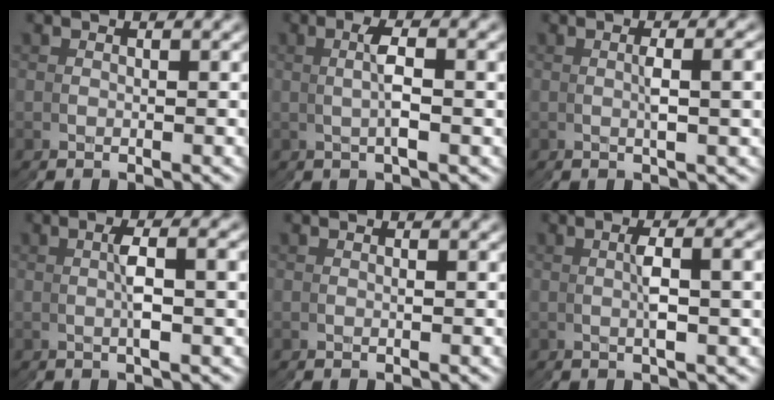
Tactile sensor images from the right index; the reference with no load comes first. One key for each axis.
{"total": 2.5, "fx": 0.4, "fy": -0.7, "fz": 2.3, "tx": -0.036, "ty": 0.016, "tz": 0.002}
{"total": 2.2, "fx": 0.2, "fy": -1.2, "fz": 1.9, "tx": -0.033, "ty": 0.012, "tz": 0.005}
{"total": 2.5, "fx": 0.2, "fy": -0.9, "fz": 2.3, "tx": -0.040, "ty": 0.014, "tz": 0.003}
{"total": 0.6, "fx": 0.1, "fy": 0.2, "fz": 0.5, "tx": -0.005, "ty": 0.000, "tz": 0.001}
{"total": 2.6, "fx": 0.3, "fy": -1.3, "fz": 2.3, "tx": -0.039, "ty": 0.016, "tz": 0.005}